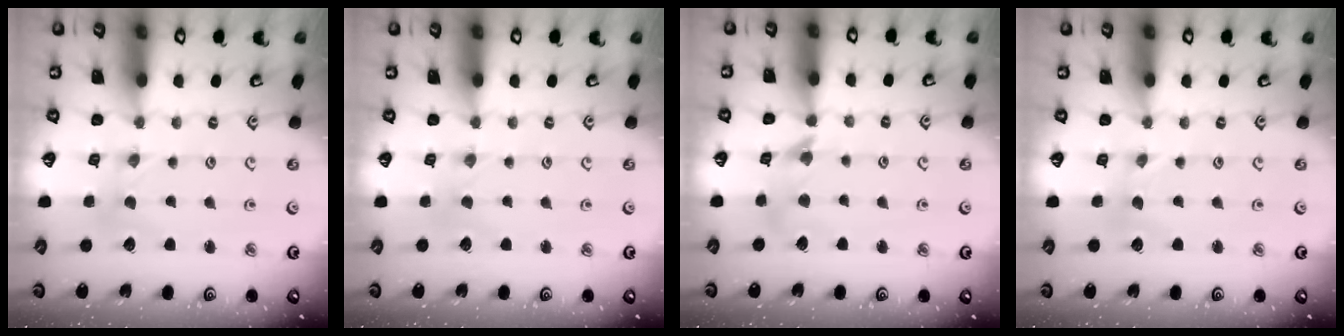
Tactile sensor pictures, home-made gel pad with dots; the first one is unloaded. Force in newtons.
{"total": 0.0}
{"total": 9.2, "press": 9.2, "slide": 1.2}
{"total": 0.0}